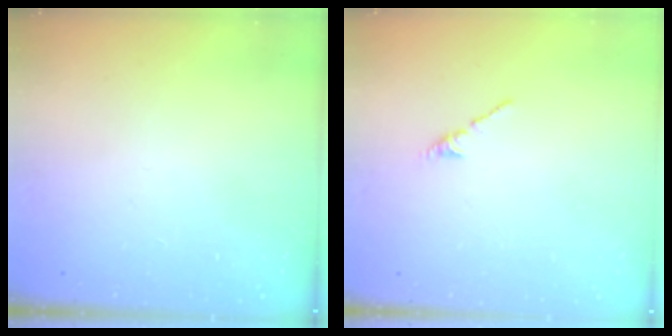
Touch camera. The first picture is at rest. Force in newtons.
{"total": 3.0, "press": 2.8, "slide": 0.8}